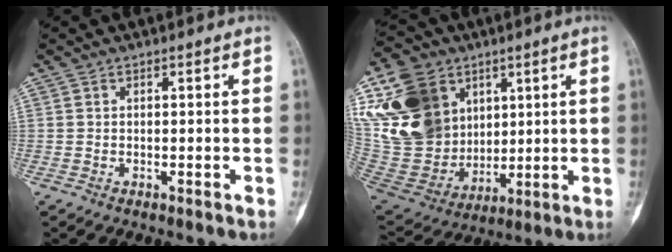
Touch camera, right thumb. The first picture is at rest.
{"total": 26.1, "force": [9.5, 19.7, 14.3], "torque": [-0.295, 0.000, 0.198]}